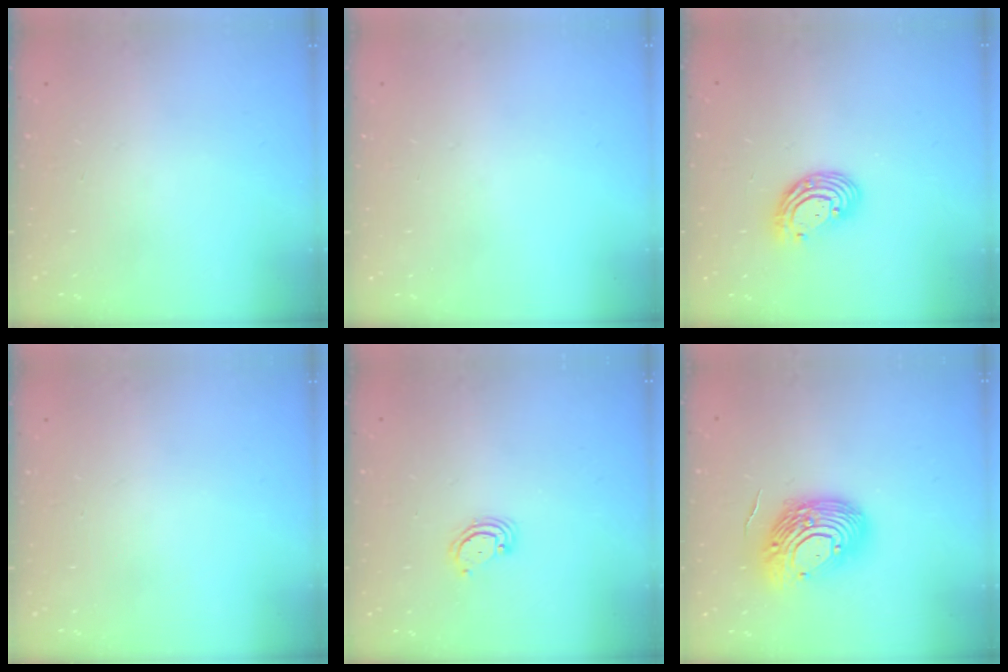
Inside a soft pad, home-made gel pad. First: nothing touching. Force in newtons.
{"total": 0.0}
{"total": 9.3, "press": 9.3, "slide": 1.0}
{"total": 0.0}
{"total": 2.9, "press": 2.9, "slide": 0.3}
{"total": 14.5, "press": 14.4, "slide": 1.9}